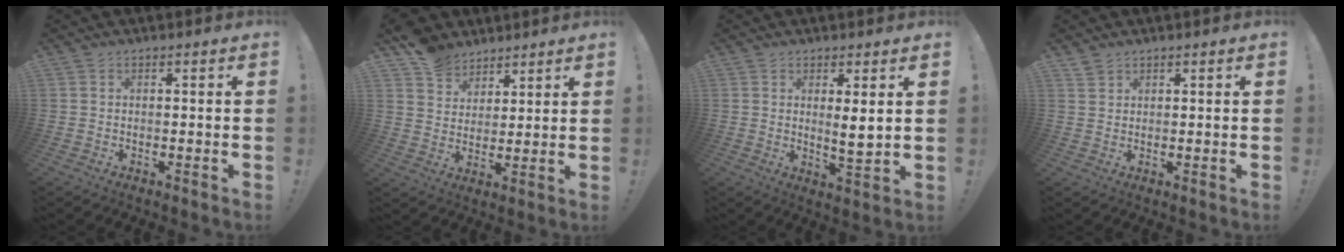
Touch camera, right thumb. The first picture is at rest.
{"total": 9.5, "force": [7.2, 6.0, 1.7], "torque": [-0.031, -0.051, 0.142]}
{"total": 5.1, "force": [2.1, 0.5, 4.6], "torque": [-0.059, -0.027, 0.031]}
{"total": 1.7, "force": [1.5, 0.7, 0.3], "torque": [0.002, -0.009, 0.029]}